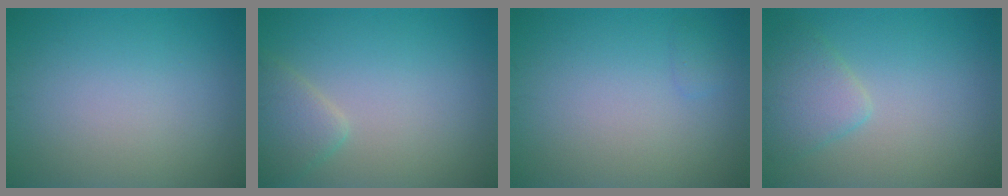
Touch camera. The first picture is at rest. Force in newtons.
{"total": 2.4, "press": 2.4, "slide": 0.2}
{"total": 0.6, "press": 0.6, "slide": 0.1}
{"total": 2.7, "press": 2.7, "slide": 0.3}